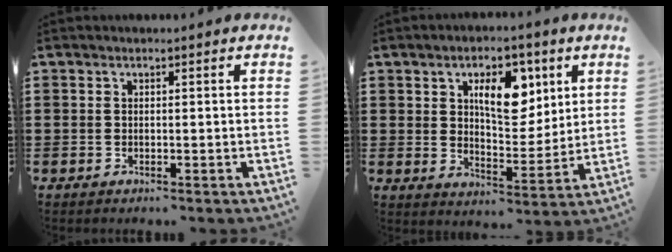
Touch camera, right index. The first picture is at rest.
{"total": 9.0, "force": [3.9, 4.7, 6.6], "torque": [-0.099, -0.005, 0.060]}